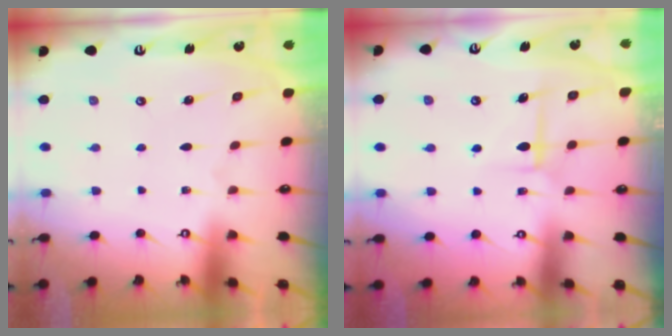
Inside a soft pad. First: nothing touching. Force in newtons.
{"total": 6.4, "press": 6.4, "slide": 0.1}